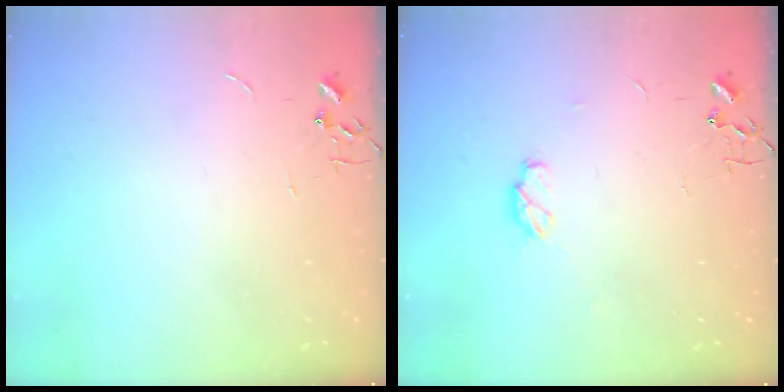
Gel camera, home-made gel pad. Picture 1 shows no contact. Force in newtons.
{"total": 5.2, "press": 5.2, "slide": 0.8}